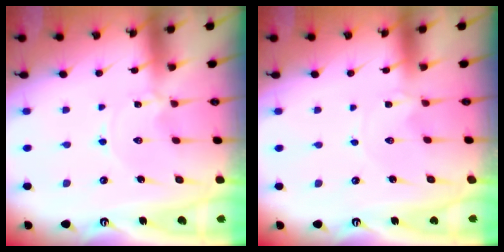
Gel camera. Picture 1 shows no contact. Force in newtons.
{"total": 0.0}